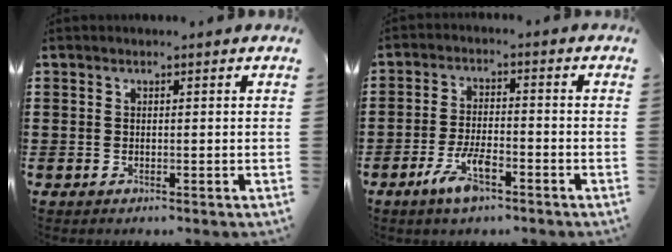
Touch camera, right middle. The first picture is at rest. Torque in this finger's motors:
{"motor_torque": [2.14, 0.00, 0.30, 0.10]}